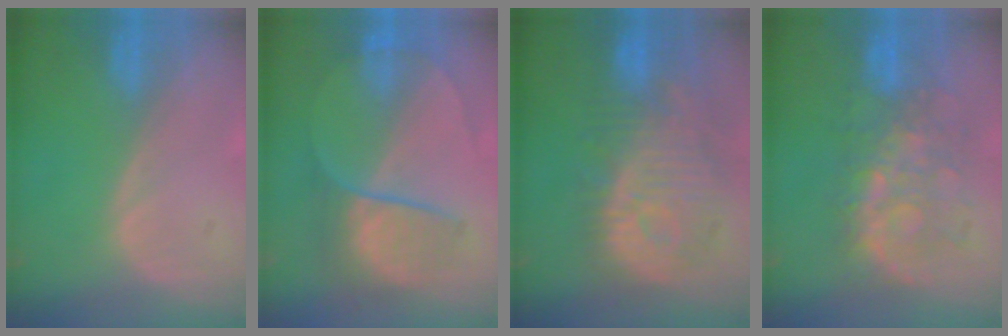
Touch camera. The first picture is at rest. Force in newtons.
{"total": 6.8, "press": 6.6, "slide": 1.6}
{"total": 12.0, "press": 10.9, "slide": 5.0}
{"total": 8.6, "press": 8.3, "slide": 2.1}